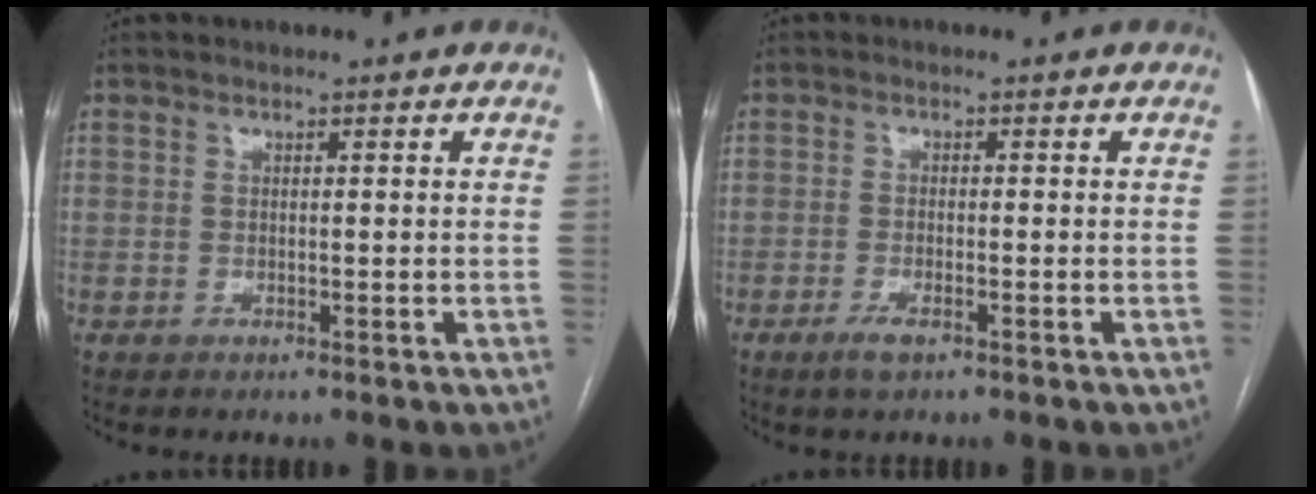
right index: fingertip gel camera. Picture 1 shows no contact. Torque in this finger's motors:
{"motor_torque": [0.30, -0.07, 0.08, 0.03]}